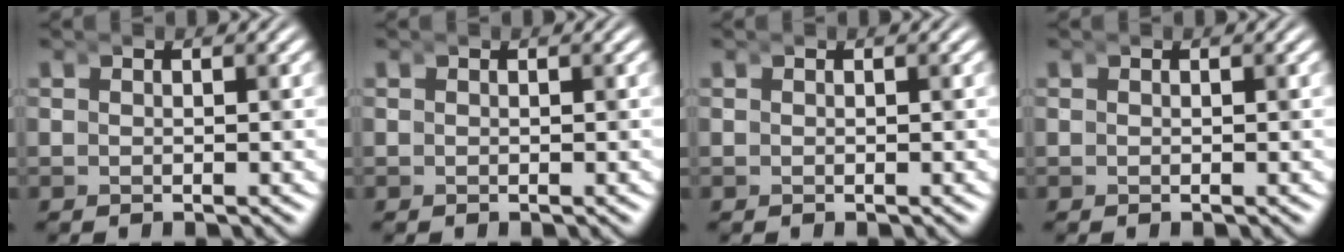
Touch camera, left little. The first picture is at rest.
{"total": 0.0}
{"total": 0.0}
{"total": 0.0}